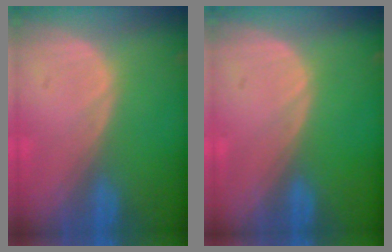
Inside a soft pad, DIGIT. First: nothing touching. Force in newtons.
{"total": 0.0}